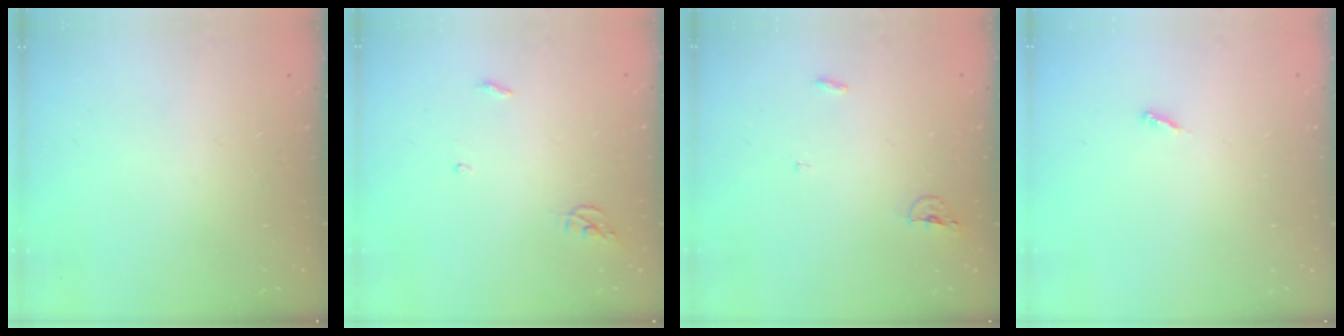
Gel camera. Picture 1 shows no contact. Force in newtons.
{"total": 4.0, "press": 3.9, "slide": 0.4}
{"total": 4.1, "press": 4.0, "slide": 0.9}
{"total": 2.5, "press": 2.5, "slide": 0.1}